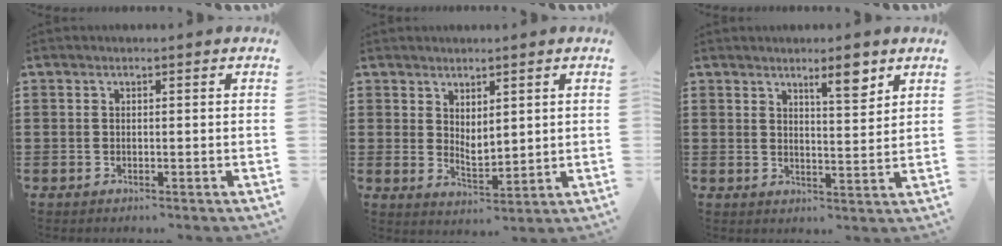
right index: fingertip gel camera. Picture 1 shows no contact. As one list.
[{"total": 2.9, "force": [2.6, 1.2, 0.6], "torque": [-0.020, -0.005, 0.050]}, {"total": 5.0, "force": [3.7, 0.9, 3.2], "torque": [-0.045, -0.009, 0.059]}]